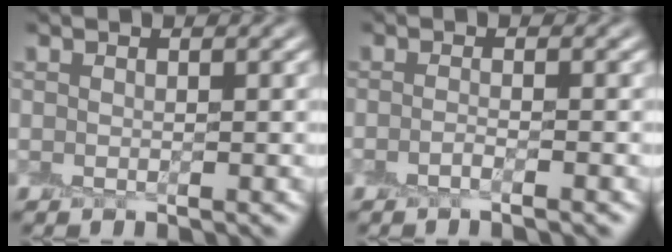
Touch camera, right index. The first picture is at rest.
{"total": 1.3, "force": [-0.7, 0.1, 1.0], "torque": [-0.011, -0.005, -0.022]}